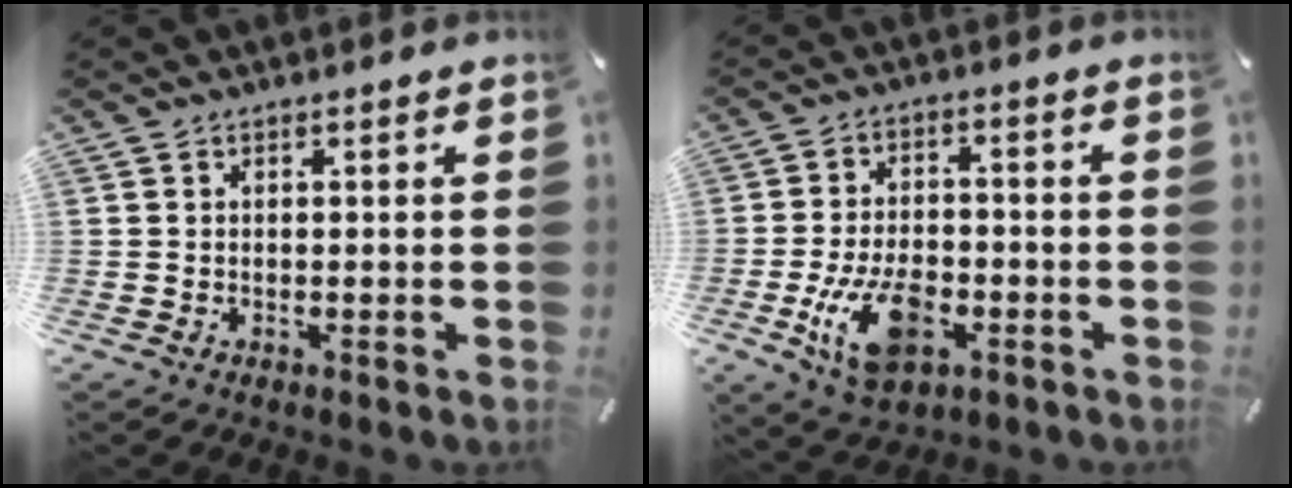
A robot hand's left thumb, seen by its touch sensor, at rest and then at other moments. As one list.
[{"total": 12.5, "force": [-4.4, 7.3, 9.2], "torque": [-0.174, 0.002, -0.078]}]